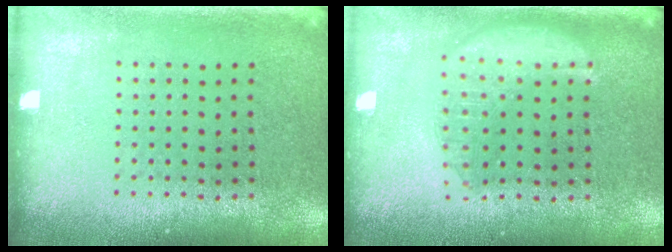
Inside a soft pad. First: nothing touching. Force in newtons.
{"total": 2.4, "press": 2.4, "slide": 0.3}